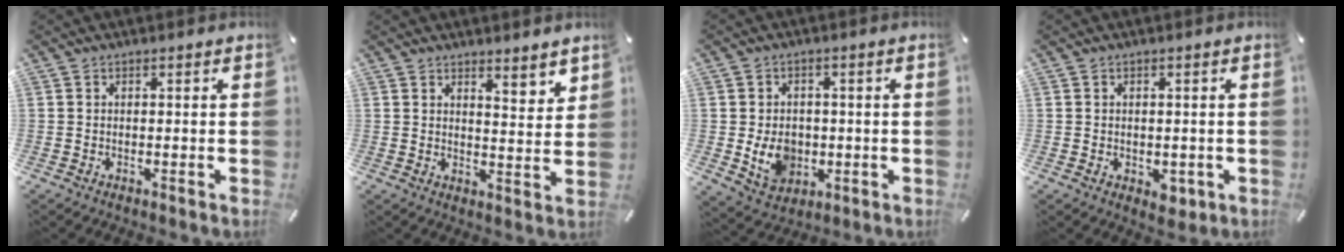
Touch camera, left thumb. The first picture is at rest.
{"total": 4.6, "force": [4.3, 1.2, 0.9], "torque": [0.001, -0.044, 0.073]}
{"total": 8.6, "force": [-1.0, 7.2, 4.5], "torque": [-0.085, 0.006, -0.016]}
{"total": 3.3, "force": [-0.8, 2.5, 2.0], "torque": [-0.014, 0.000, -0.013]}